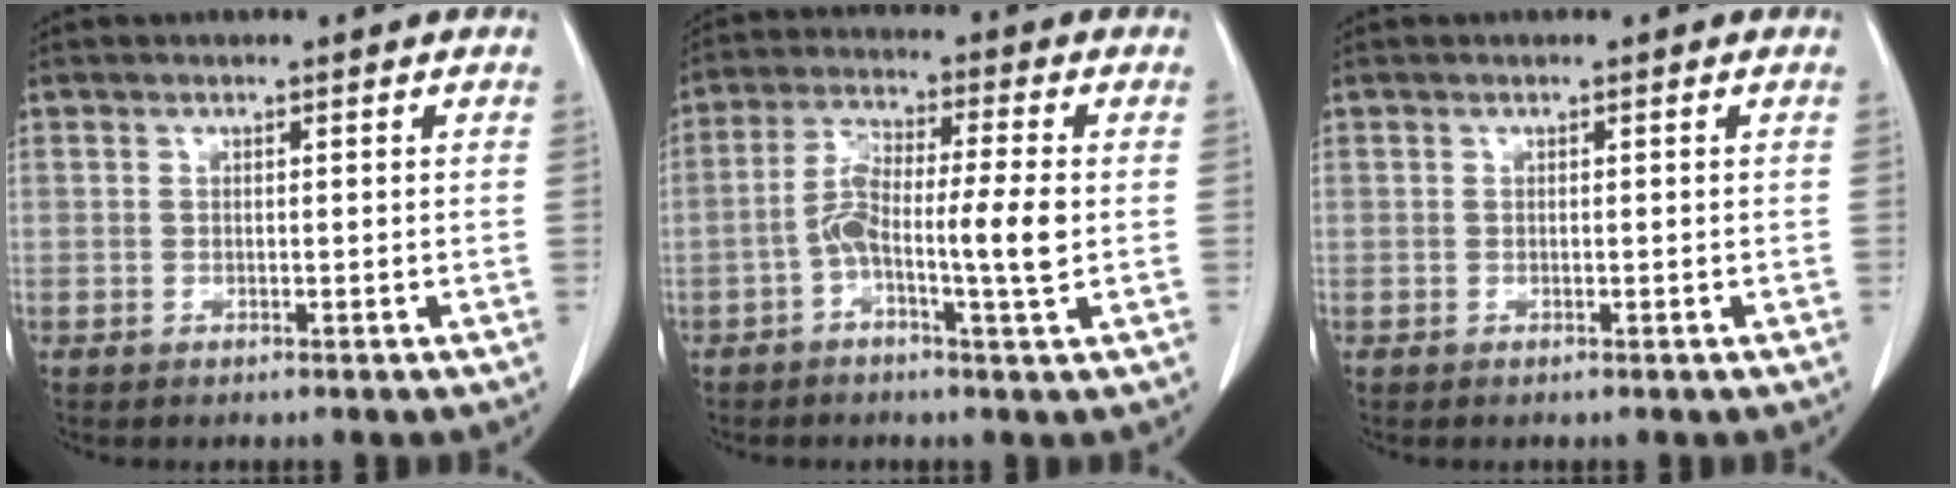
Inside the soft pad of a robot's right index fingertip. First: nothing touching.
{"total": 8.9, "force": [-1.7, 0.7, 8.7], "torque": [-0.164, 0.015, -0.036]}
{"total": 0.0}